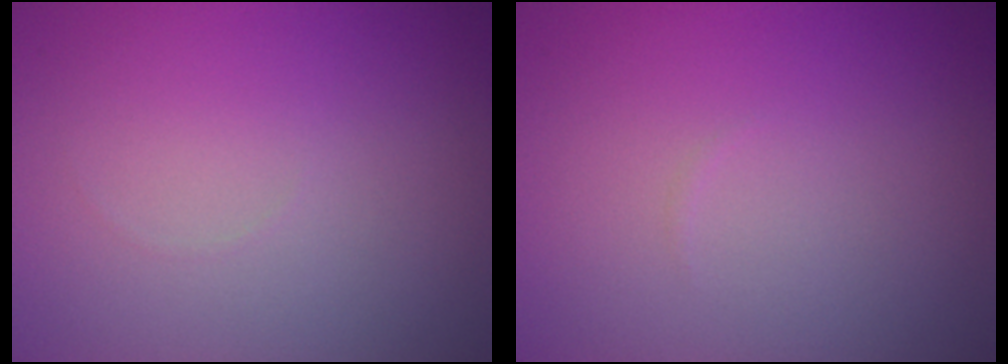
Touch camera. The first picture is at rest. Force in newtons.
{"total": 0.0}